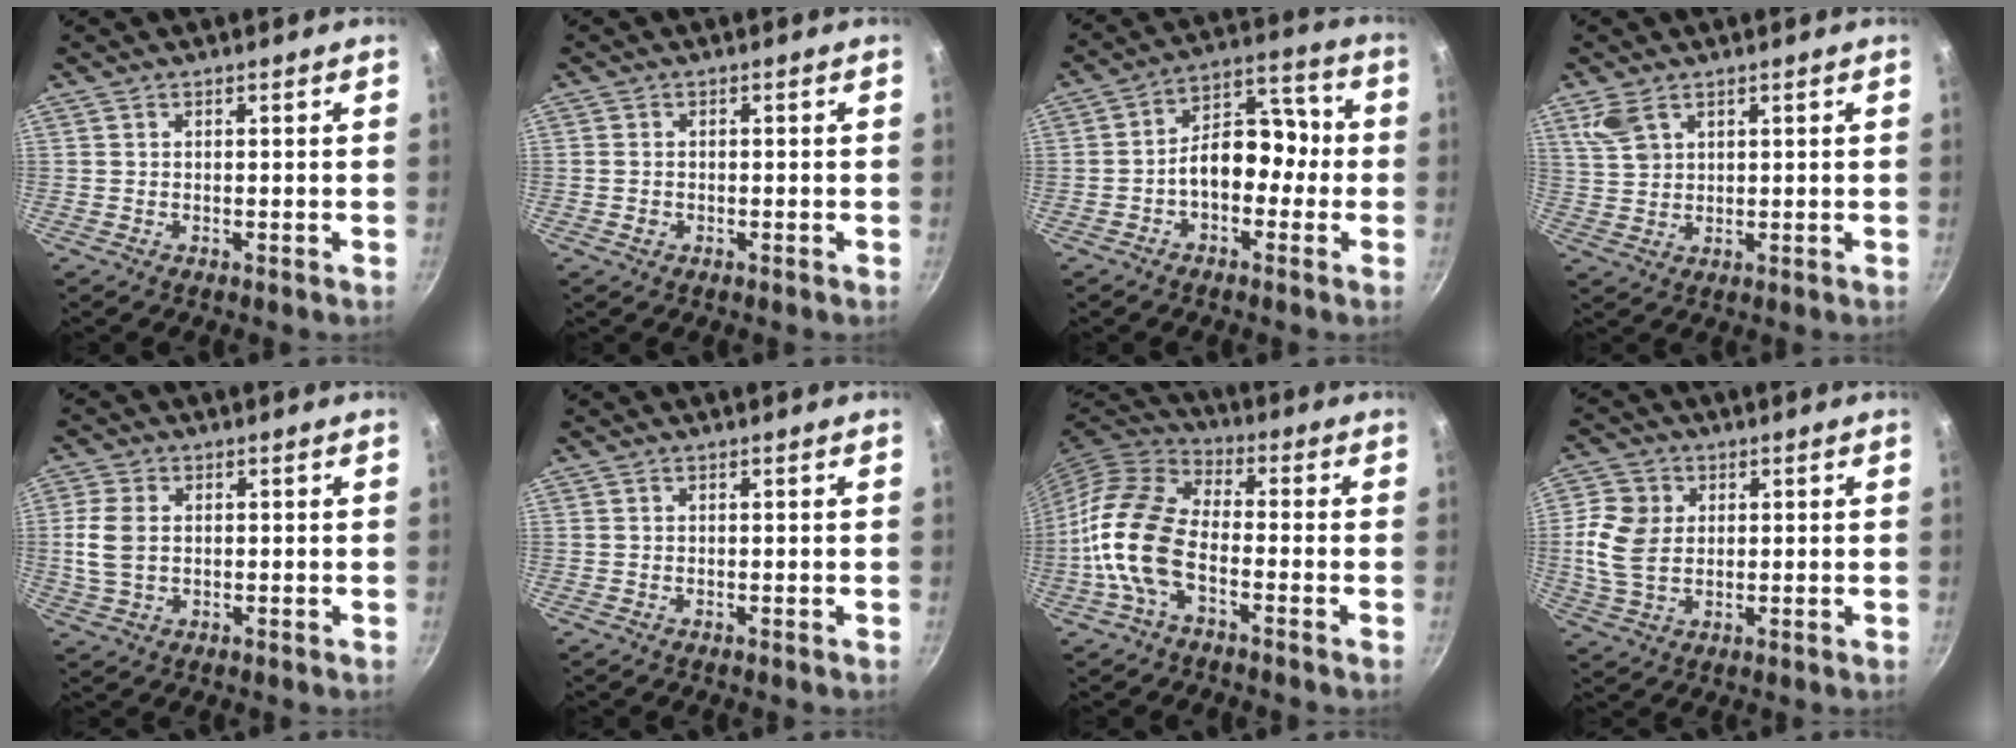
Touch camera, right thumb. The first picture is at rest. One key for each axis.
{"total": 1.3, "fx": -0.5, "fy": 1.1, "fz": 0.6, "tx": -0.013, "ty": 0.003, "tz": -0.008}
{"total": 11.2, "fx": -2.2, "fy": 7.5, "fz": 8.0, "tx": -0.071, "ty": 0.056, "tz": -0.049}
{"total": 5.4, "fx": 3.1, "fy": 3.1, "fz": 3.1, "tx": -0.058, "ty": -0.007, "tz": 0.071}
{"total": 6.6, "fx": 0.3, "fy": 4.5, "fz": 4.8, "tx": -0.100, "ty": 0.005, "tz": 0.005}
{"total": 0.0}
{"total": 13.7, "fx": -4.2, "fy": 7.3, "fz": 10.9, "tx": -0.208, "ty": 0.037, "tz": -0.098}
{"total": 9.2, "fx": 1.0, "fy": 7.0, "fz": 5.9, "tx": -0.108, "ty": 0.000, "tz": 0.015}